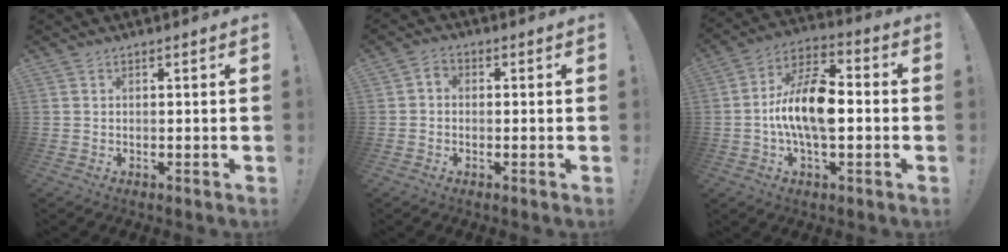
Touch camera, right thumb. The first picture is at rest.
{"total": 2.6, "force": [-0.6, 2.0, 1.4], "torque": [-0.031, 0.011, -0.009]}
{"total": 14.6, "force": [-1.5, 7.4, 12.5], "torque": [-0.240, 0.010, -0.027]}